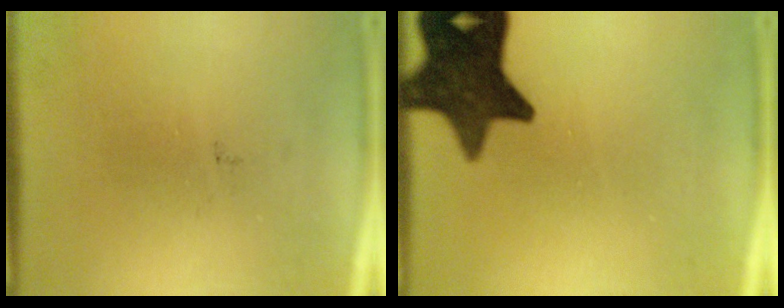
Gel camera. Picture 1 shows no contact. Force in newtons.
{"total": 14.3}